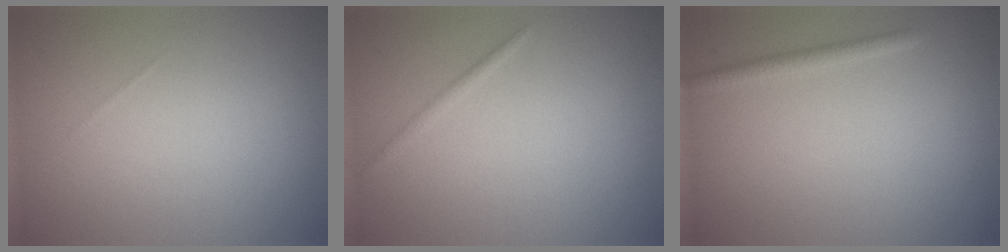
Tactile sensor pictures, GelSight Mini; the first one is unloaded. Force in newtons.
{"total": 0.7, "press": 0.7, "slide": 0.1}
{"total": 1.5, "press": 1.4, "slide": 0.1}